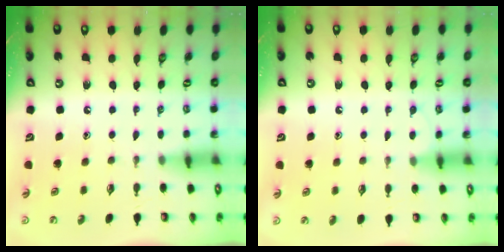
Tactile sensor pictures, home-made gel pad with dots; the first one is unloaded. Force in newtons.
{"total": 4.6, "press": 4.5, "slide": 0.5}